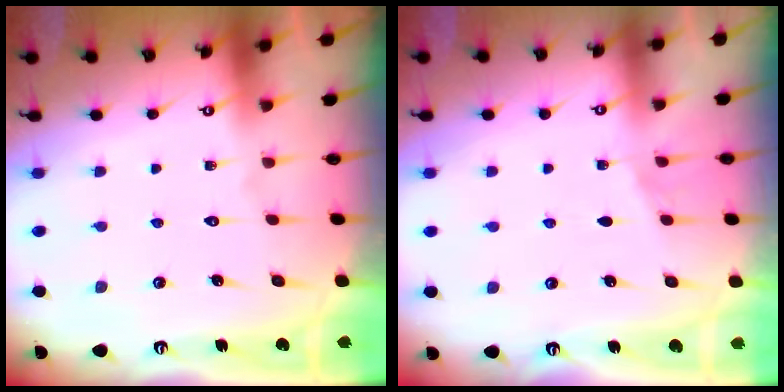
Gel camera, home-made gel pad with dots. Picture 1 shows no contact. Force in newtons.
{"total": 0.7, "press": 0.7, "slide": 0.1}